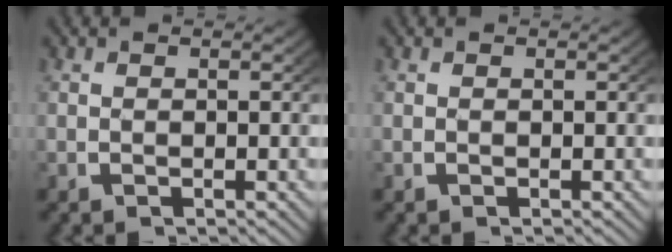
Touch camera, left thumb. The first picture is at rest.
{"total": 0.0}